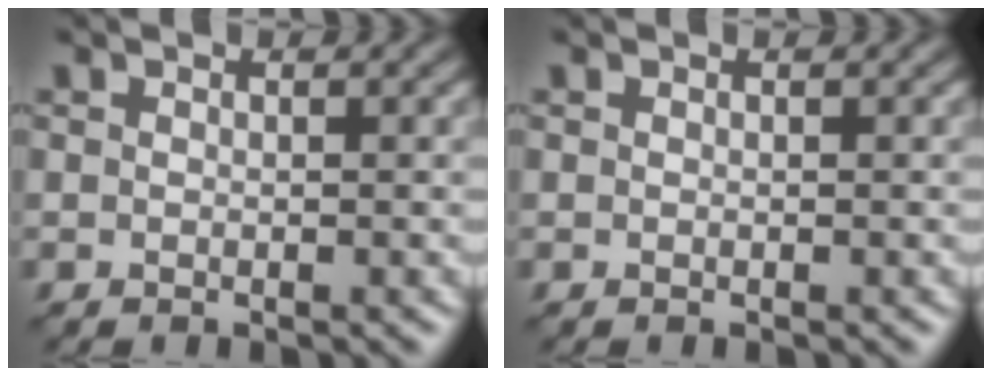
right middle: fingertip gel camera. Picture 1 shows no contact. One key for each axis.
{"total": 0.0}